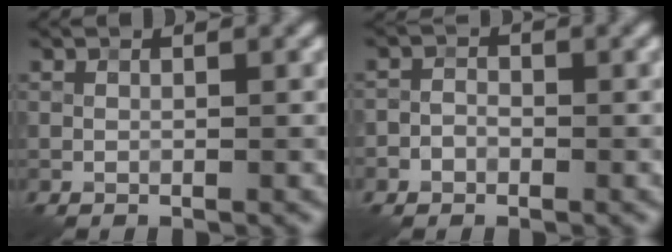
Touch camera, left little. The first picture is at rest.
{"total": 1.3, "force": [-0.6, 1.1, 0.3], "torque": [0.007, 0.004, -0.019]}